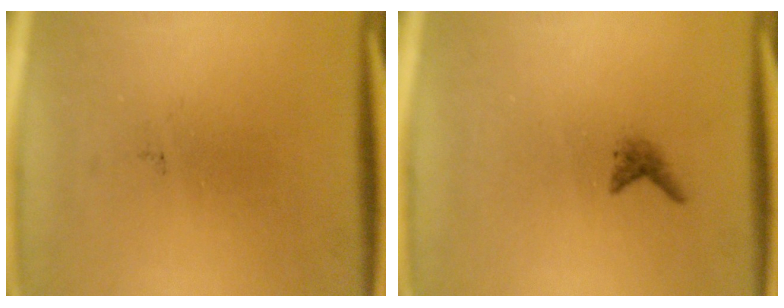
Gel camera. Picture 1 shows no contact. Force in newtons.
{"total": 1.0}